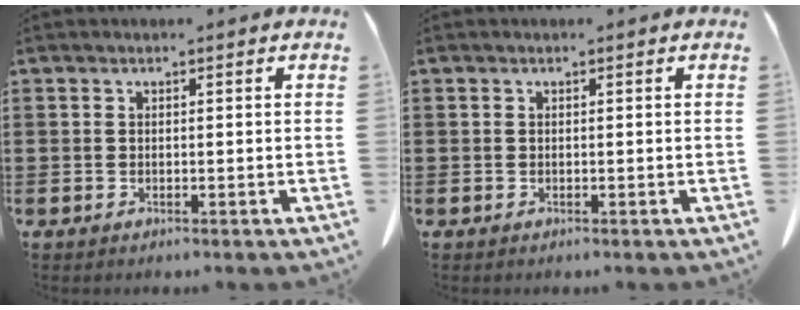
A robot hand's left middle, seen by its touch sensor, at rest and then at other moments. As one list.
[{"total": 0.0}]